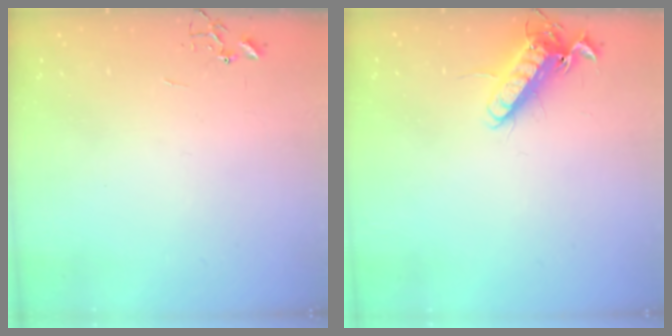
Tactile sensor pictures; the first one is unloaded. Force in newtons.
{"total": 13.3, "press": 13.2, "slide": 1.8}